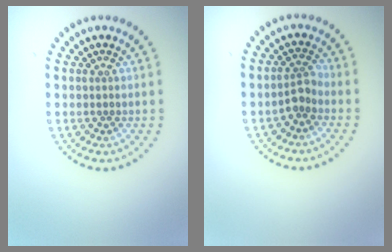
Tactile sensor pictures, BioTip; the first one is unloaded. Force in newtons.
{"total": 1.8, "press": 1.4, "slide": 1.2}